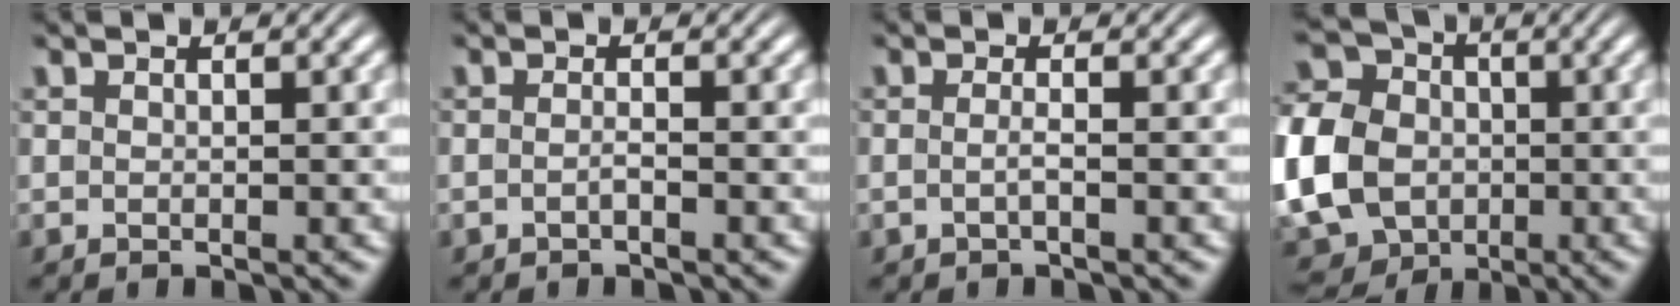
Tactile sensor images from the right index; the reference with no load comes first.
{"total": 1.1, "force": [-0.8, 0.4, 0.6], "torque": [-0.017, -0.004, -0.014]}
{"total": 1.2, "force": [-0.8, 0.2, 0.9], "torque": [-0.025, -0.008, -0.012]}
{"total": 12.2, "force": [-2.3, 10.7, 5.2], "torque": [-0.137, -0.050, -0.032]}